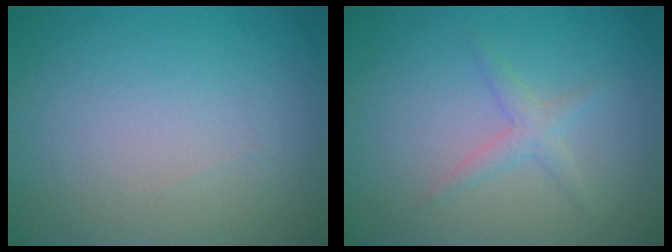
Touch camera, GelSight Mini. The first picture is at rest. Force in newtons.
{"total": 1.6, "press": 1.6, "slide": 0.1}